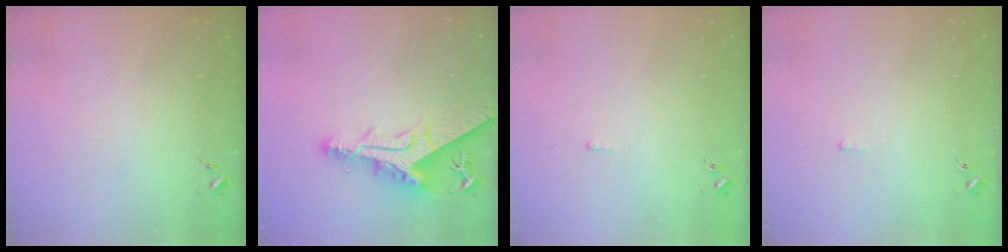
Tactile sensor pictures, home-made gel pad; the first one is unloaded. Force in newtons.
{"total": 12.7, "press": 12.7, "slide": 1.2}
{"total": 2.6, "press": 2.6, "slide": 0.4}
{"total": 2.6, "press": 2.6, "slide": 0.4}